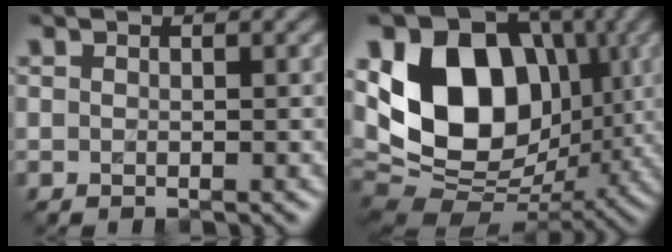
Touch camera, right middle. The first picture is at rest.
{"total": 13.4, "force": [2.0, 9.8, 8.9], "torque": [-0.143, -0.002, 0.024]}